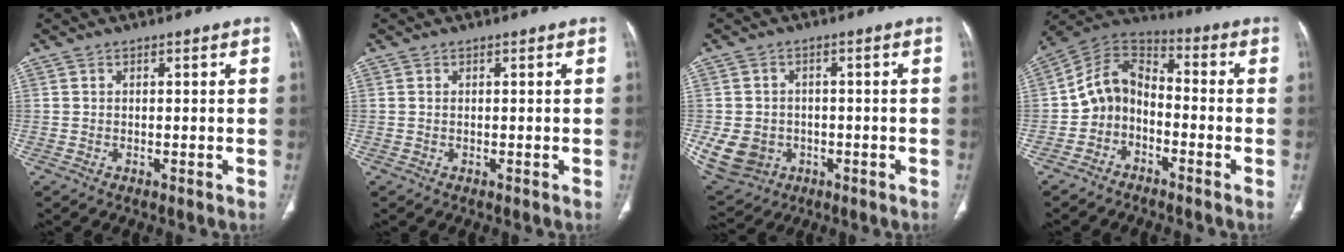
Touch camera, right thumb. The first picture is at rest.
{"total": 0.0}
{"total": 10.0, "force": [-2.4, 8.5, 4.6], "torque": [-0.091, 0.010, -0.024]}
{"total": 9.5, "force": [-3.3, 7.2, 5.2], "torque": [-0.078, 0.065, -0.079]}